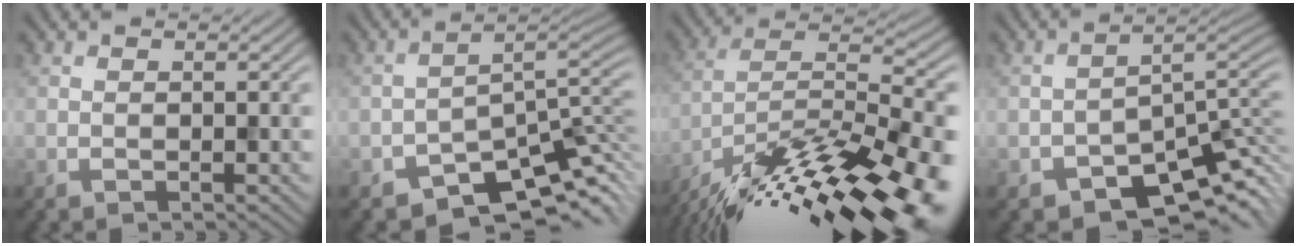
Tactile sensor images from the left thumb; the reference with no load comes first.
{"total": 7.7, "force": [-6.3, 2.4, 3.7], "torque": [-0.042, -0.010, -0.105]}
{"total": 17.8, "force": [-13.9, 4.2, 10.3], "torque": [-0.154, -0.005, -0.219]}
{"total": 7.3, "force": [-5.6, 2.9, 3.7], "torque": [-0.044, -0.018, -0.088]}